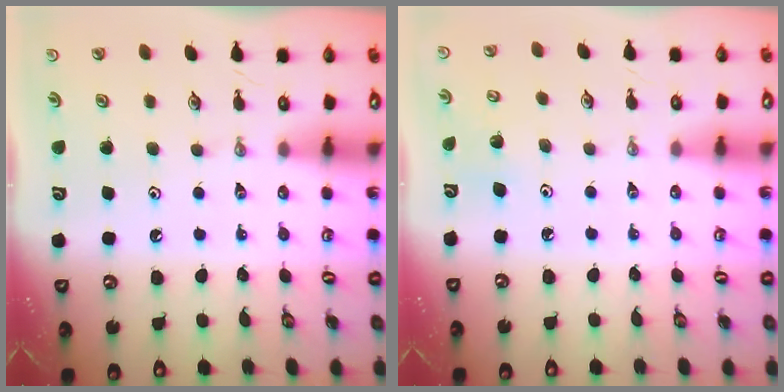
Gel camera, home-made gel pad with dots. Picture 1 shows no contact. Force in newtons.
{"total": 3.8, "press": 3.8, "slide": 0.2}